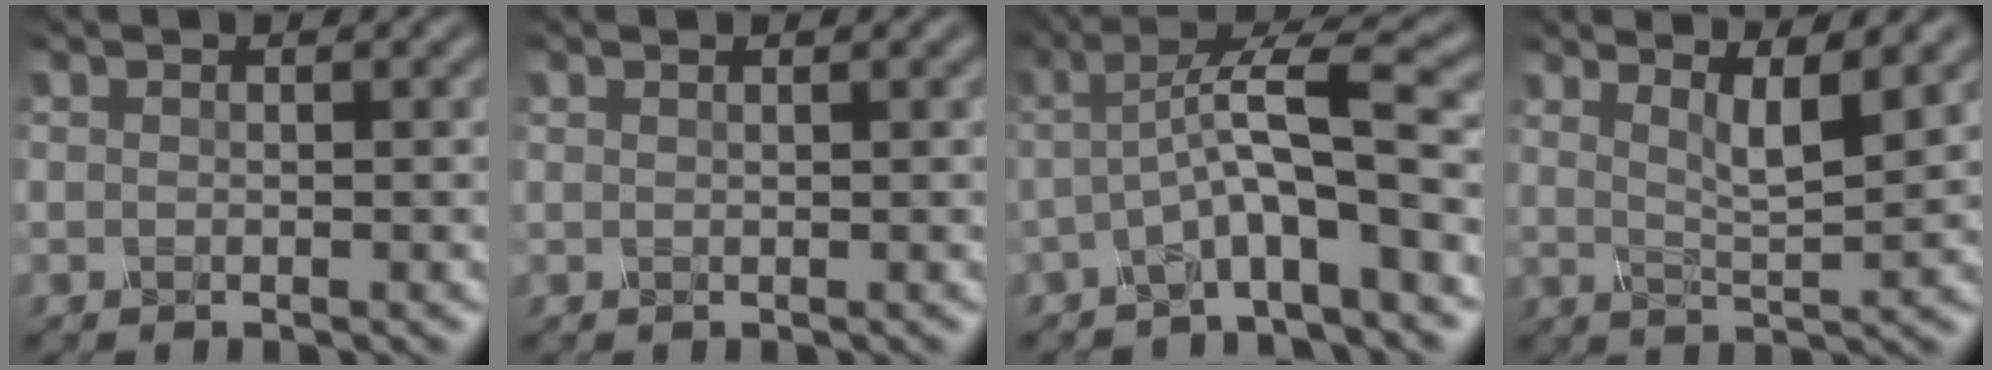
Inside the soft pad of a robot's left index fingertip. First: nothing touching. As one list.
[{"total": 1.1, "force": [0.7, 0.6, 0.6], "torque": [0.008, 0.001, -0.009]}, {"total": 5.7, "force": [-1.1, 0.8, 5.5], "torque": [-0.100, 0.018, -0.021]}, {"total": 4.0, "force": [2.5, 0.4, 3.1], "torque": [-0.053, 0.000, 0.049]}]